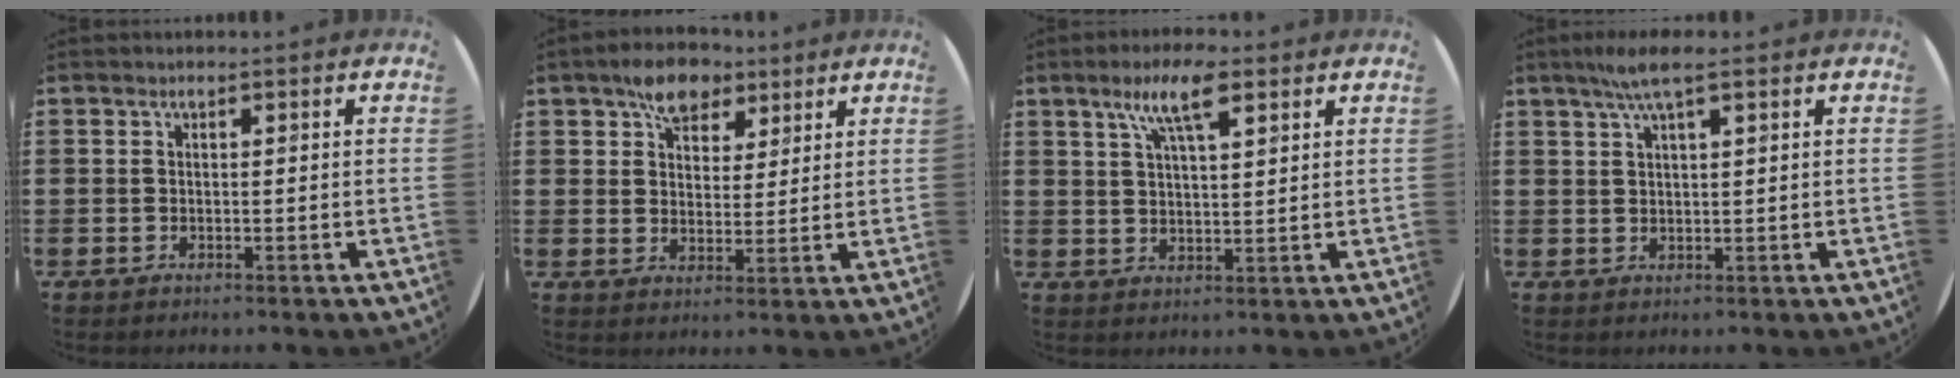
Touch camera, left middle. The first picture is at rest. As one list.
[{"total": 6.6, "force": [4.9, 3.8, 2.3], "torque": [-0.038, -0.004, 0.087]}, {"total": 7.1, "force": [4.6, 1.9, 5.1], "torque": [-0.096, 0.000, 0.075]}, {"total": 4.0, "force": [2.8, 0.5, 2.8], "torque": [-0.059, 0.007, 0.048]}]